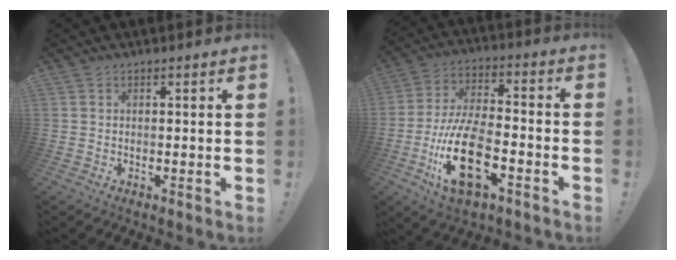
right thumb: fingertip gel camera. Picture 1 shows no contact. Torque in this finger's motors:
{"motor_torque": [2.33, 2.43, 1.60, -1.17, 0.65]}